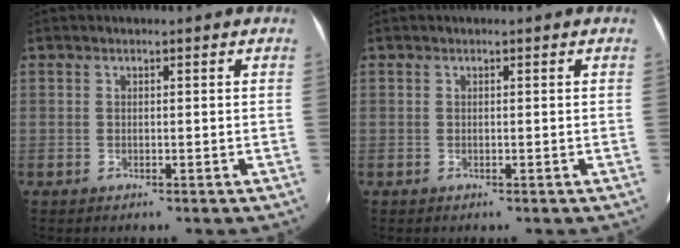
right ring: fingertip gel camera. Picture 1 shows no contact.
{"total": 0.0}